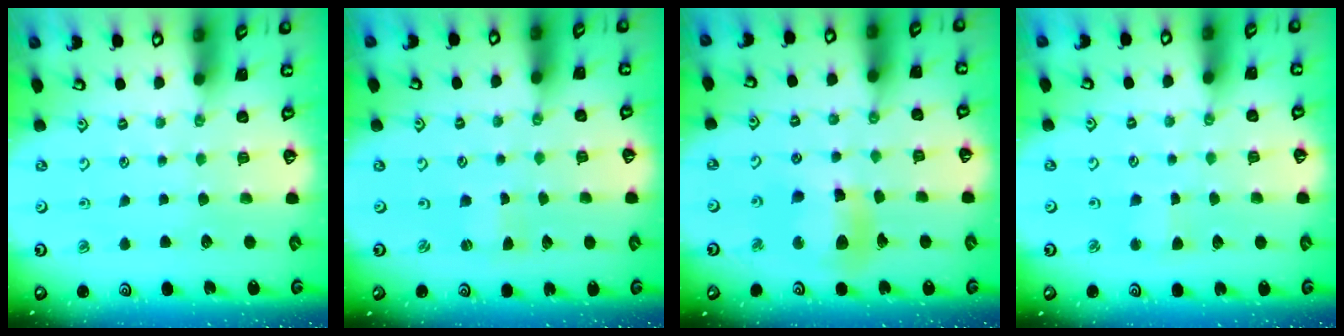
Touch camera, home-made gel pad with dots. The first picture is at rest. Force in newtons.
{"total": 0.0}
{"total": 11.3, "press": 11.2, "slide": 1.4}
{"total": 2.9, "press": 2.9, "slide": 0.3}